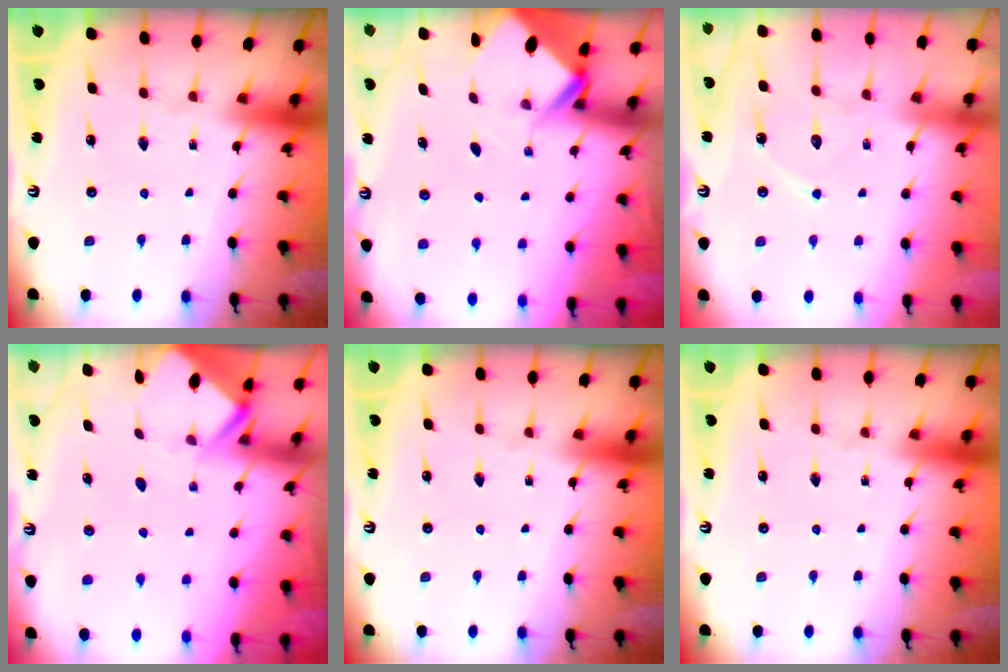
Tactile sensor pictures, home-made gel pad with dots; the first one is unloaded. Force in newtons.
{"total": 2.8, "press": 2.8, "slide": 0.1}
{"total": 7.8, "press": 7.7, "slide": 0.7}
{"total": 3.4, "press": 3.4, "slide": 0.3}
{"total": 0.0}
{"total": 0.0}